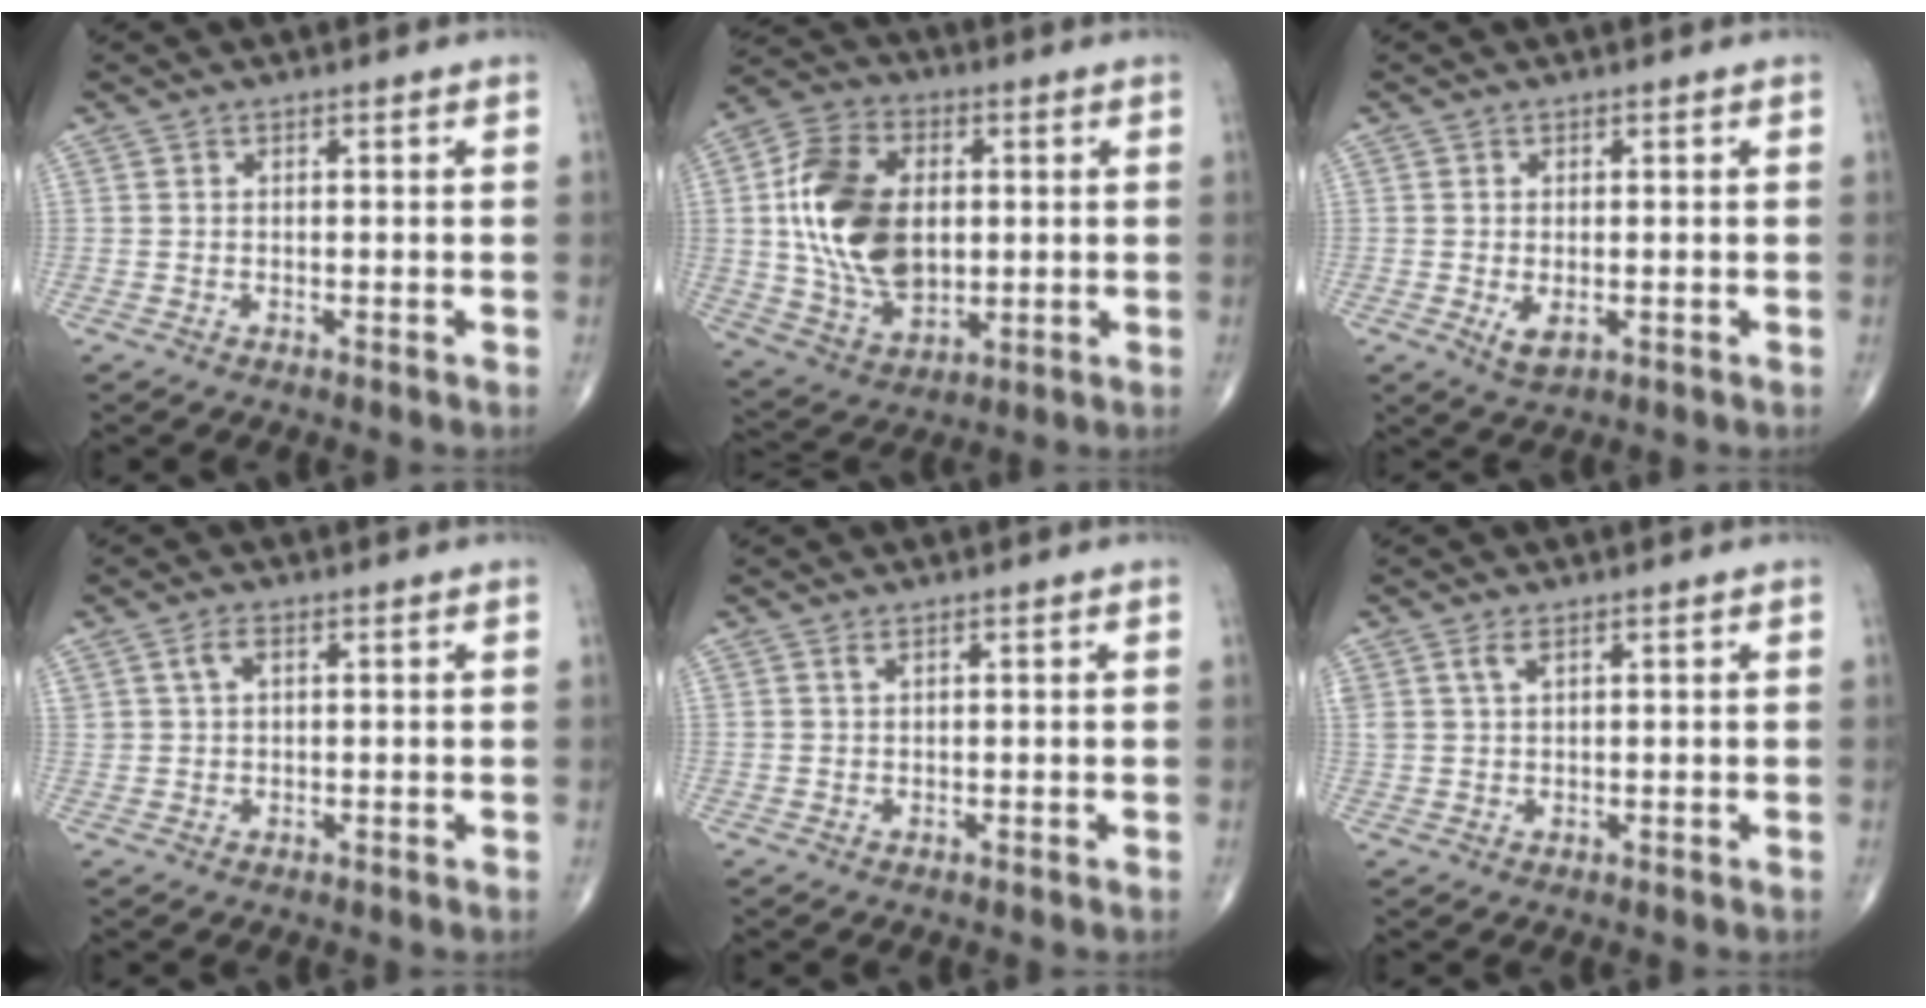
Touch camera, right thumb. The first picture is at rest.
{"total": 18.9, "force": [1.6, 12.4, 14.1], "torque": [-0.244, -0.001, 0.036]}
{"total": 2.9, "force": [-0.5, 1.5, 2.4], "torque": [-0.040, -0.007, -0.003]}
{"total": 2.4, "force": [1.0, 1.4, 1.7], "torque": [-0.032, 0.003, 0.022]}
{"total": 0.7, "force": [0.5, 0.1, 0.4], "torque": [-0.009, 0.001, 0.013]}
{"total": 2.3, "force": [1.3, 1.0, 1.6], "torque": [-0.038, 0.003, 0.033]}